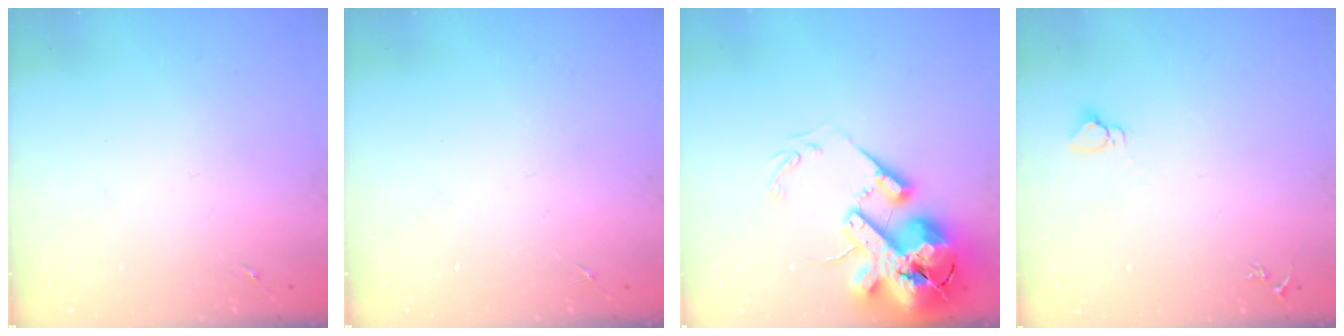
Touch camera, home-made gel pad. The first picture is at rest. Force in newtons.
{"total": 0.0}
{"total": 20.9, "press": 20.6, "slide": 3.4}
{"total": 2.9, "press": 2.9, "slide": 0.1}